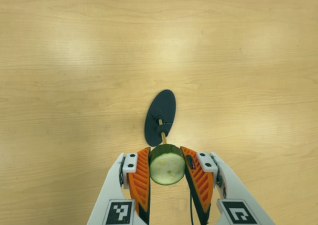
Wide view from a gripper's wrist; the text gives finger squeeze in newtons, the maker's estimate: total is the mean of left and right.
{"total": 12.1, "left": 10.8, "right": 13.4}